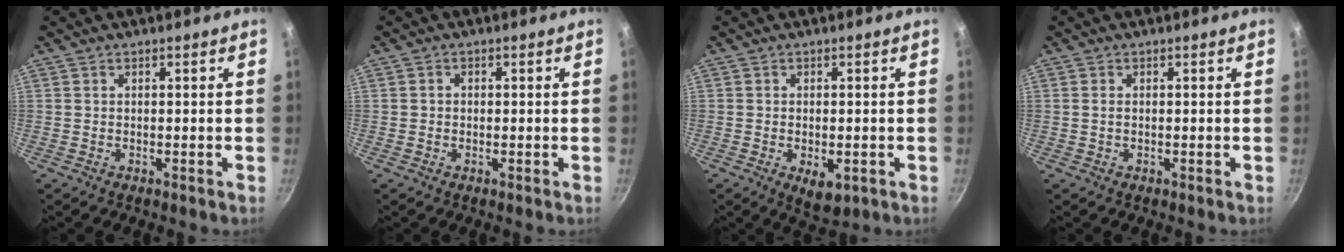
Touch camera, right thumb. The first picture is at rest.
{"total": 0.9, "force": [-0.1, 0.8, 0.4], "torque": [-0.005, 0.004, -0.003]}
{"total": 5.3, "force": [-1.6, 2.9, 4.2], "torque": [-0.051, -0.005, -0.015]}
{"total": 0.8, "force": [0.0, 0.5, 0.6], "torque": [-0.011, 0.001, -0.001]}